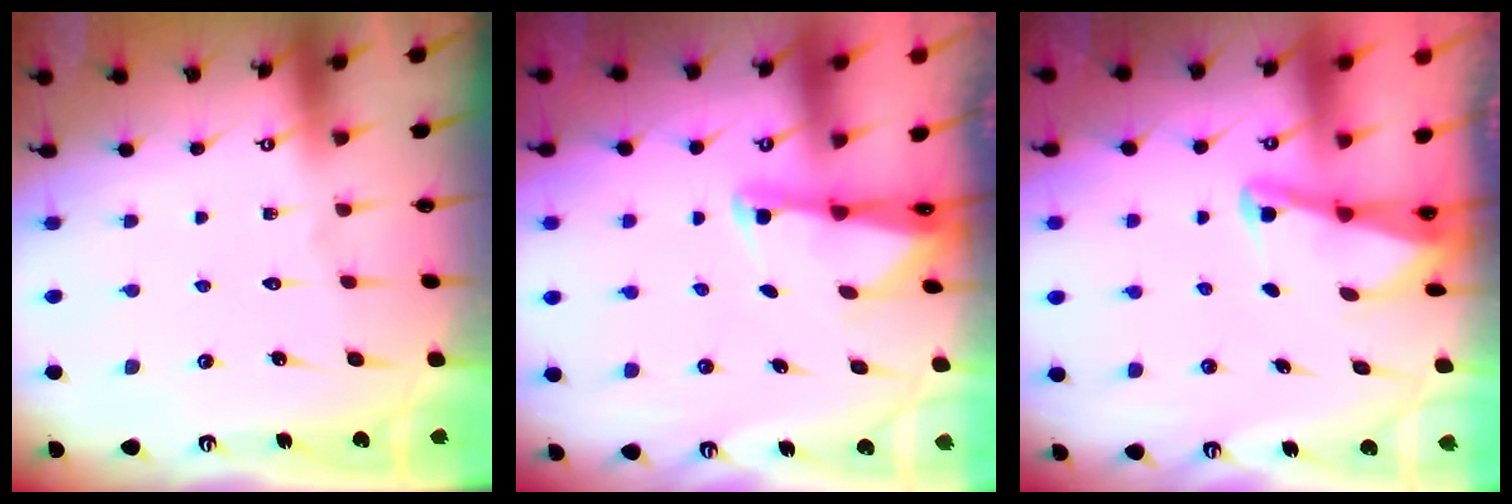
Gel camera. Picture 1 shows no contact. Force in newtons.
{"total": 1.8, "press": 1.8, "slide": 0.4}
{"total": 2.1, "press": 2.1, "slide": 0.3}